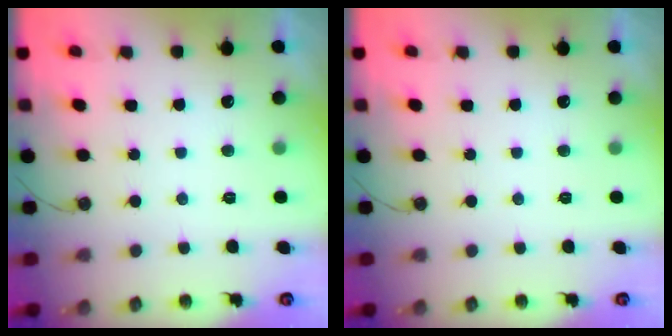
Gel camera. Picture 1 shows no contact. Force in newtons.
{"total": 0.0}